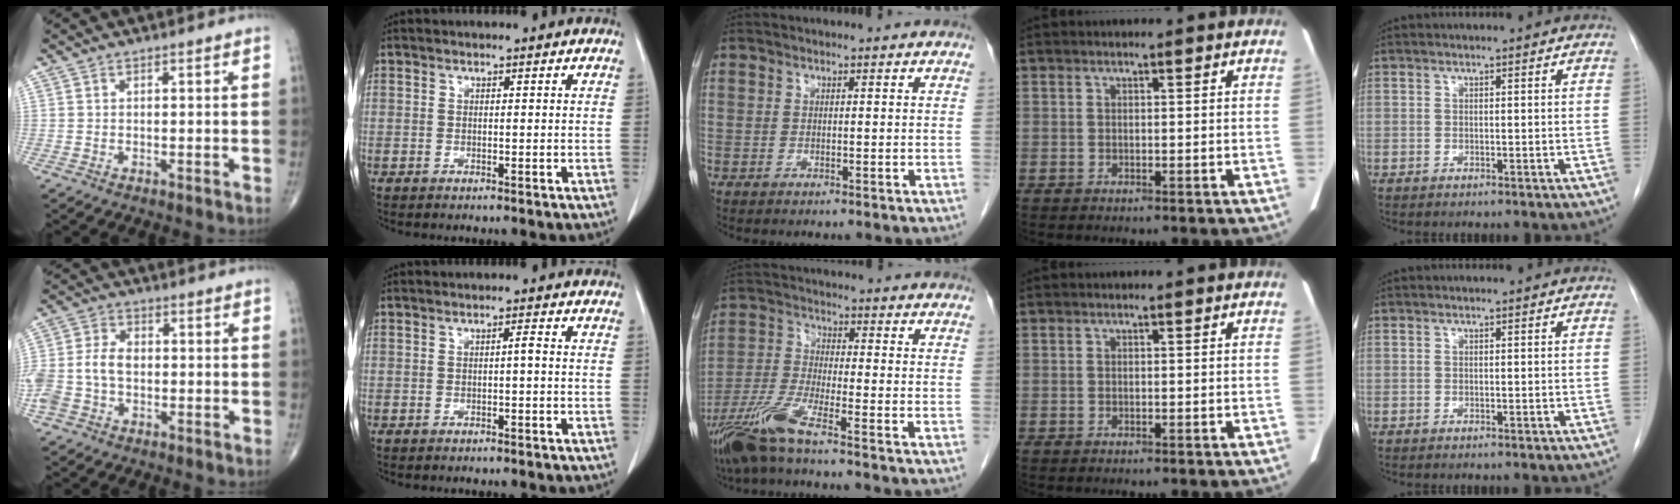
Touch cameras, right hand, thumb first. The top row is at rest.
{"thumb": {"total": 9.0, "force": [-1.2, 6.2, 6.4], "torque": [-0.141, 0.026, -0.026]}, "index": {"total": 0.9, "force": [-0.2, 0.0, 0.8], "torque": [-0.013, 0.001, -0.003]}, "middle": {"total": 8.2, "force": [-5.9, -0.5, 5.6], "torque": [-0.124, -0.030, -0.121]}}